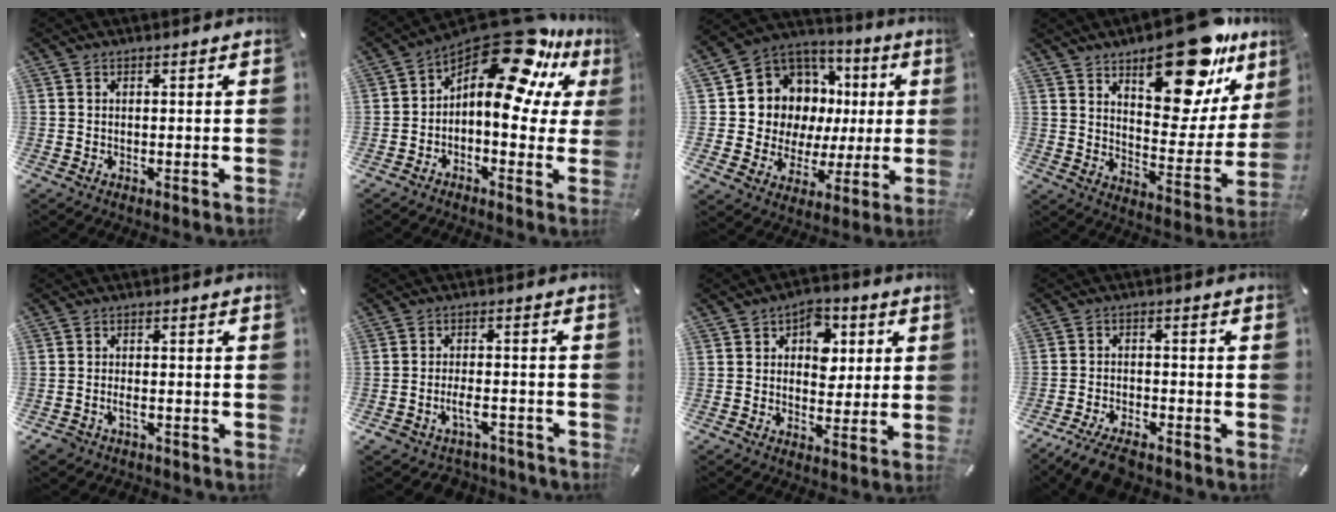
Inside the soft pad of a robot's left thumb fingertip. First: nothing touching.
{"total": 19.2, "force": [11.6, 7.7, 13.3], "torque": [-0.191, -0.090, 0.192]}
{"total": 11.7, "force": [2.5, 11.0, 2.8], "torque": [-0.047, -0.047, 0.068]}
{"total": 21.2, "force": [14.6, 8.9, 12.6], "torque": [-0.163, -0.101, 0.240]}
{"total": 3.0, "force": [-1.7, 2.1, 1.4], "torque": [-0.039, 0.001, -0.035]}
{"total": 6.2, "force": [-3.1, 3.9, 3.7], "torque": [-0.070, 0.009, -0.053]}
{"total": 8.2, "force": [1.5, 6.5, 4.8], "torque": [-0.050, -0.001, 0.019]}
{"total": 7.0, "force": [-5.7, 2.5, 3.2], "torque": [-0.069, 0.020, -0.109]}